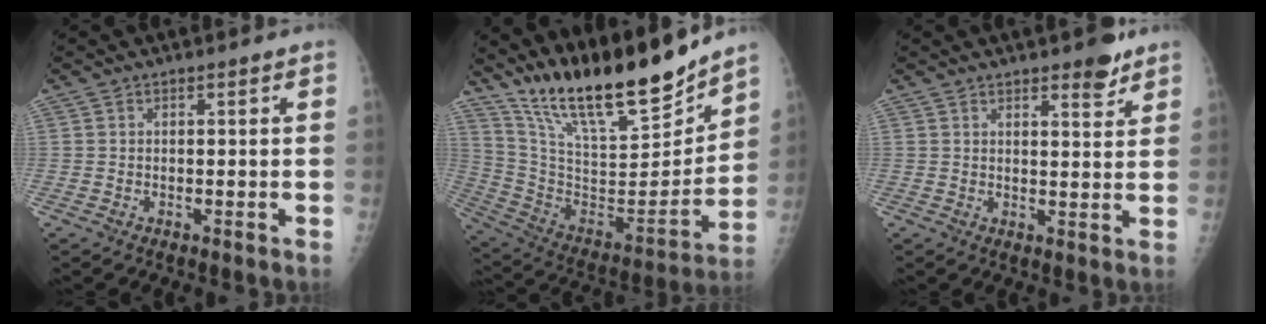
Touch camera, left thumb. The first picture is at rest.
{"total": 24.6, "force": [20.2, 5.6, 12.8], "torque": [-0.178, -0.110, 0.351]}
{"total": 4.8, "force": [3.4, 1.5, 3.0], "torque": [-0.028, -0.022, 0.045]}